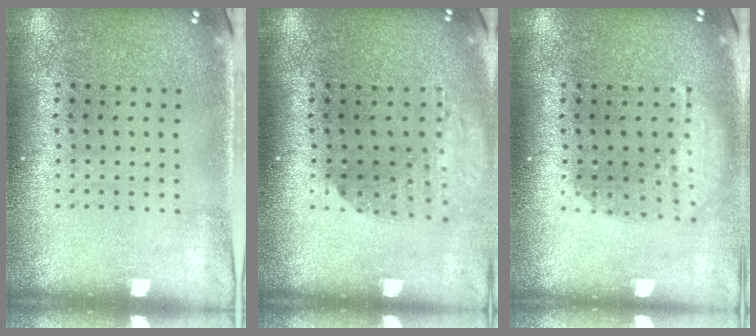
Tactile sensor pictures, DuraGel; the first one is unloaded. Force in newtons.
{"total": 1.3, "press": 1.3, "slide": 0.4}
{"total": 1.6, "press": 1.2, "slide": 1.0}